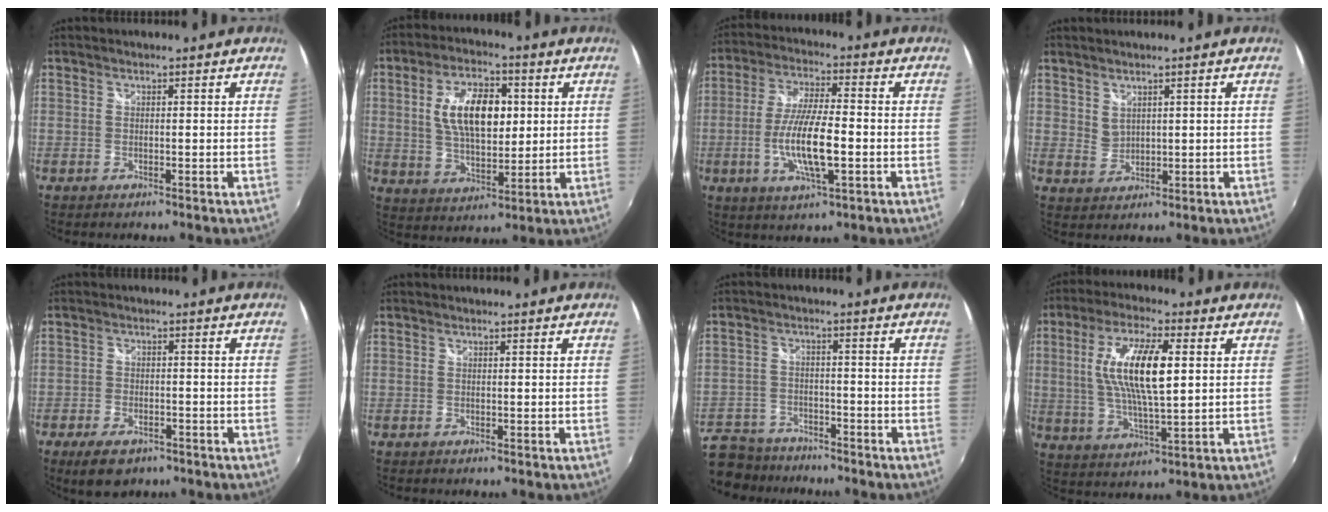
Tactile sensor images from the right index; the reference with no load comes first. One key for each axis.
{"total": 12.8, "fx": 2.5, "fy": 6.5, "fz": 10.7, "tx": -0.193, "ty": 0.011, "tz": 0.047}
{"total": 11.8, "fx": -2.7, "fy": 2.6, "fz": 11.2, "tx": -0.221, "ty": -0.006, "tz": -0.052}
{"total": 2.6, "fx": 2.1, "fy": 1.3, "fz": 0.8, "tx": -0.010, "ty": 0.000, "tz": 0.041}
{"total": 7.4, "fx": -5.0, "fy": 3.9, "fz": 3.8, "tx": -0.093, "ty": -0.007, "tz": -0.077}
{"total": 0.0}
{"total": 13.0, "fx": -9.7, "fy": 7.4, "fz": 4.3, "tx": -0.134, "ty": -0.005, "tz": -0.161}
{"total": 13.5, "fx": 2.5, "fy": 3.9, "fz": 12.7, "tx": -0.245, "ty": 0.004, "tz": 0.049}